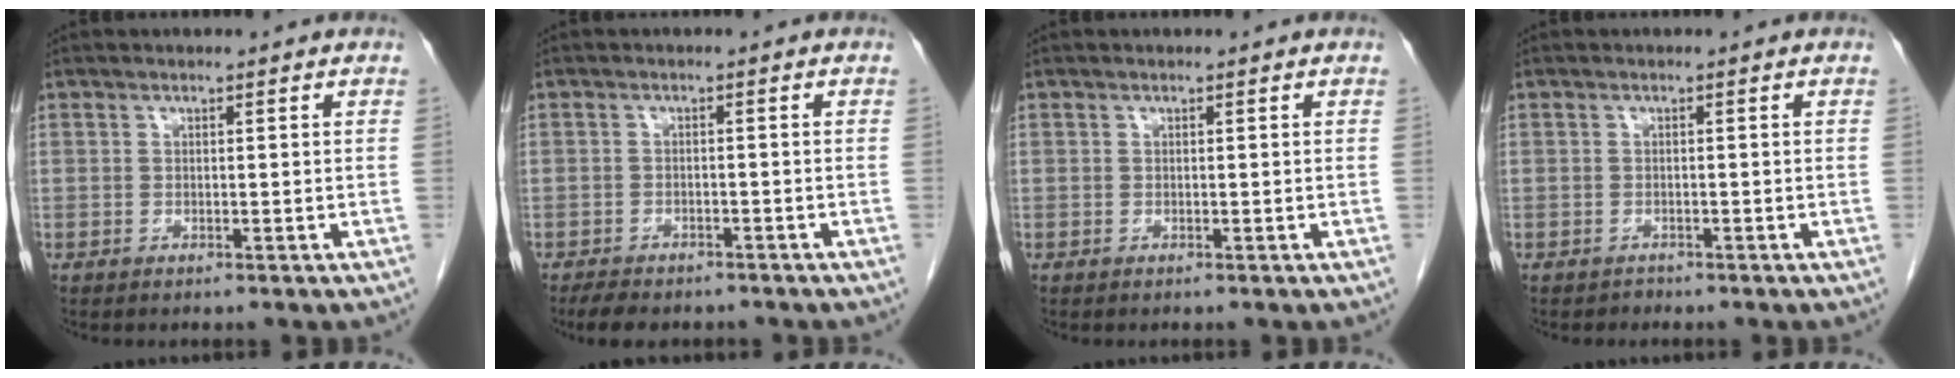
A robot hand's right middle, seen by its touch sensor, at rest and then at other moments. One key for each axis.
{"total": 6.5, "fx": -5.4, "fy": 2.3, "fz": 2.7, "tx": -0.044, "ty": -0.008, "tz": -0.075}
{"total": 0.0}
{"total": 0.6, "fx": -0.6, "fy": 0.2, "fz": -0.1, "tx": -0.007, "ty": -0.002, "tz": -0.013}